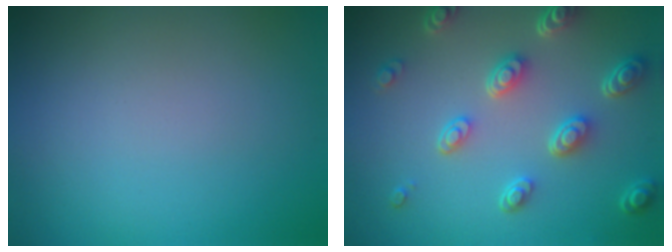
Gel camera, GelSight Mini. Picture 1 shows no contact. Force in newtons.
{"total": 5.1, "press": 3.8, "slide": 3.3}